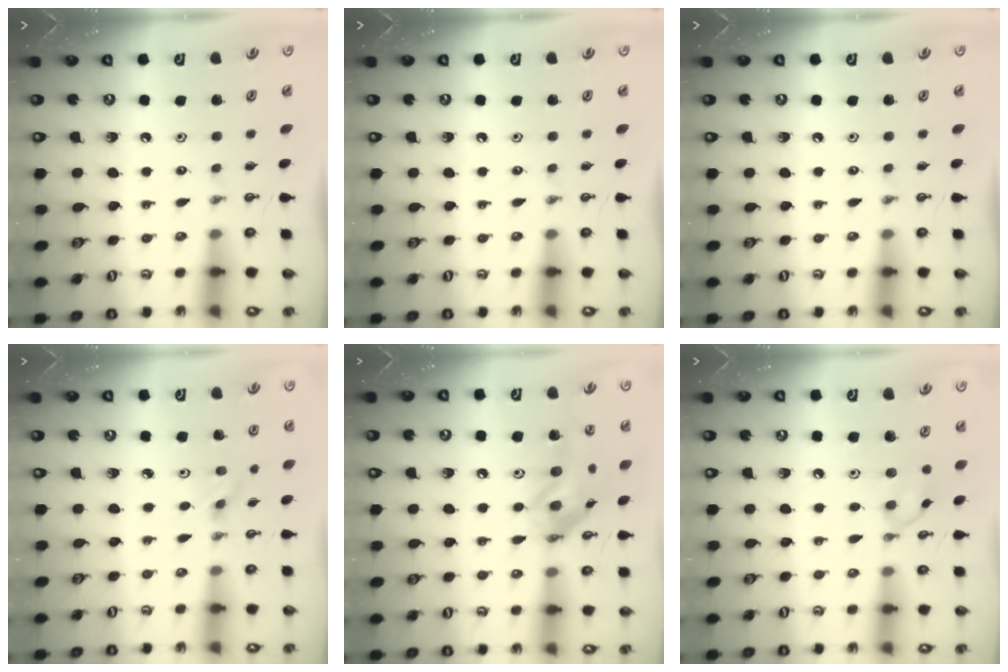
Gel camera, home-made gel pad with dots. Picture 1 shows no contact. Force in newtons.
{"total": 0.0}
{"total": 0.0}
{"total": 2.9, "press": 2.6, "slide": 1.4}
{"total": 14.8, "press": 14.7, "slide": 2.0}
{"total": 7.9, "press": 7.9, "slide": 0.4}